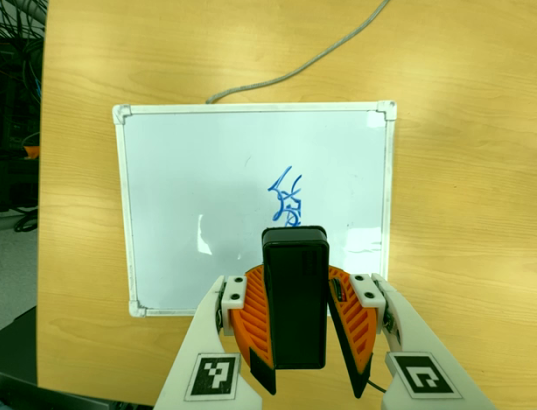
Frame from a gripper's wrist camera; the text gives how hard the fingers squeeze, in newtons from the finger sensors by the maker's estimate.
{"total": 9.8, "left": 10.0, "right": 9.6}